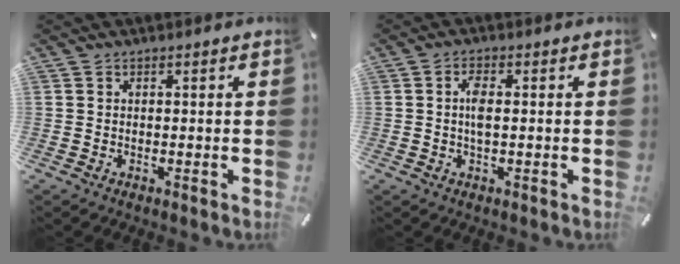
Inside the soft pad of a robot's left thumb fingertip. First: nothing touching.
{"total": 3.6, "force": [0.1, 1.2, 3.4], "torque": [-0.073, -0.001, -0.003]}